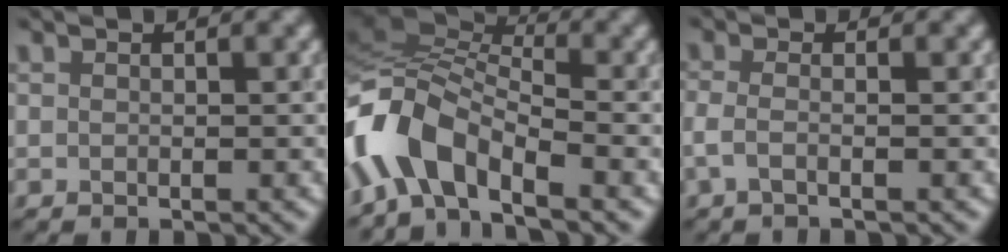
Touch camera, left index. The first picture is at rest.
{"total": 8.6, "force": [-4.2, 4.4, 6.1], "torque": [-0.119, 0.017, -0.102]}
{"total": 1.9, "force": [-0.6, 0.6, 1.7], "torque": [-0.035, -0.007, -0.020]}